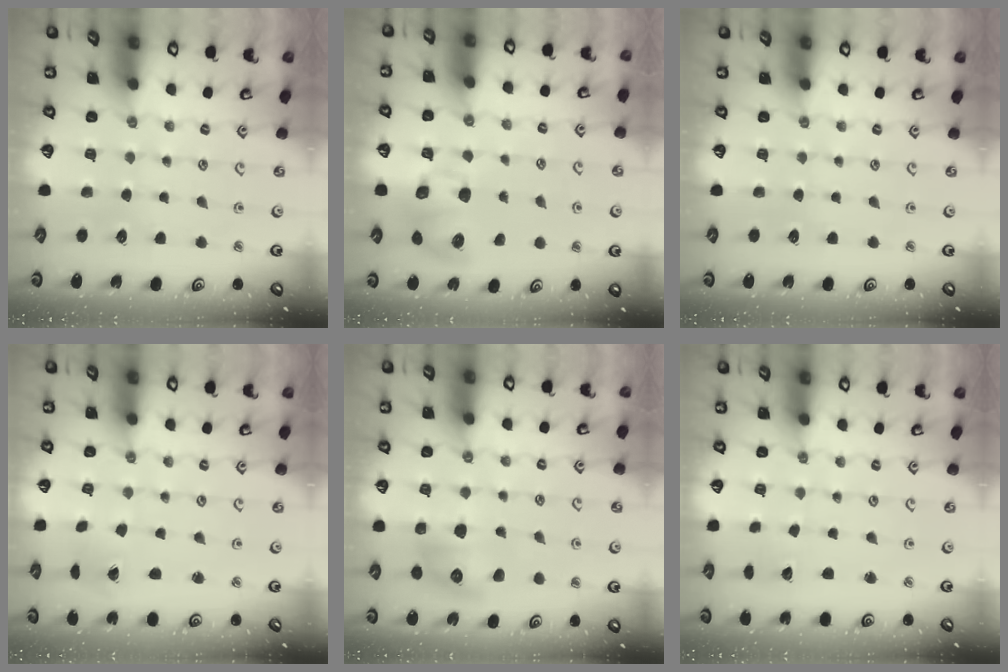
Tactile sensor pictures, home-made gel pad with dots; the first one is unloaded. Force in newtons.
{"total": 9.2, "press": 9.1, "slide": 1.2}
{"total": 0.0}
{"total": 1.1, "press": 1.0, "slide": 0.4}
{"total": 10.1, "press": 10.1, "slide": 0.2}
{"total": 0.9, "press": 0.9, "slide": 0.1}